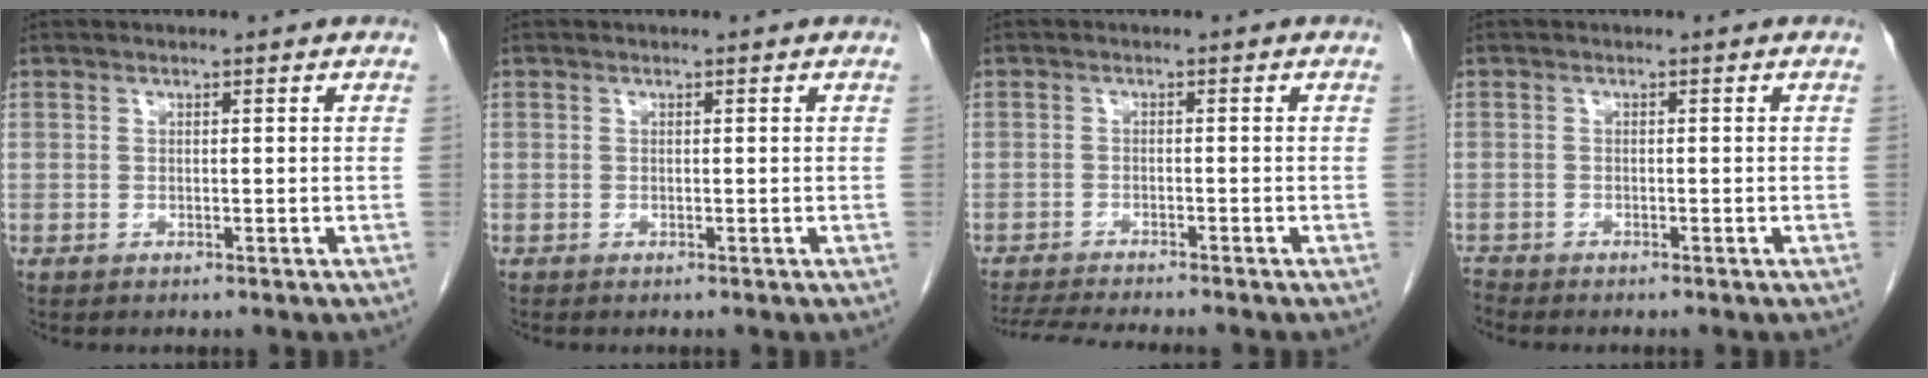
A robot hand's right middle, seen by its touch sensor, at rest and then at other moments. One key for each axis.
{"total": 0.0}
{"total": 8.9, "fx": -8.1, "fy": 0.1, "fz": 3.8, "tx": -0.055, "ty": -0.016, "tz": -0.125}
{"total": 1.5, "fx": -1.5, "fy": -0.1, "fz": 0.2, "tx": 0.001, "ty": -0.004, "tz": -0.023}